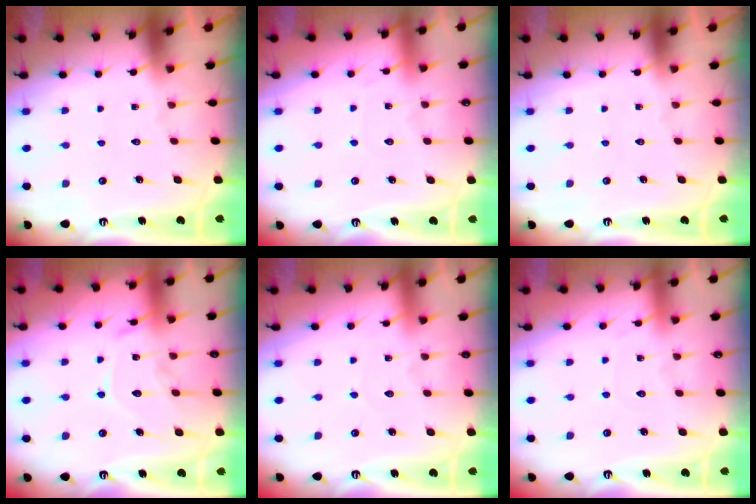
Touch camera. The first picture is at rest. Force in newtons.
{"total": 2.9, "press": 2.9, "slide": 0.4}
{"total": 0.0}
{"total": 12.7, "press": 12.7, "slide": 1.0}
{"total": 3.3, "press": 3.3, "slide": 0.4}
{"total": 2.9, "press": 2.9, "slide": 0.4}